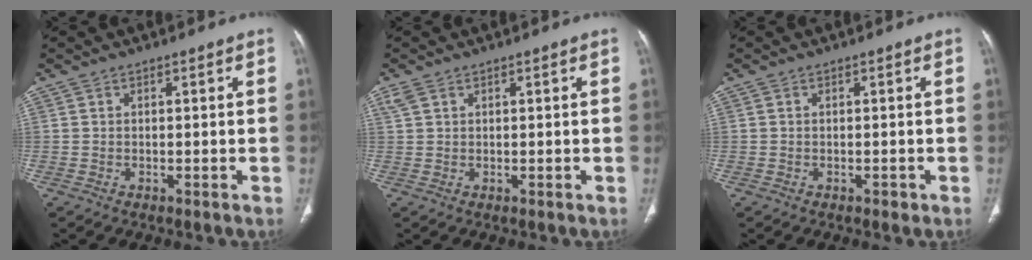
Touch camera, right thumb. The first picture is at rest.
{"total": 1.6, "force": [1.0, 0.8, 0.9], "torque": [-0.026, 0.010, 0.026]}
{"total": 0.7, "force": [-0.3, 0.4, 0.5], "torque": [-0.007, 0.000, -0.003]}